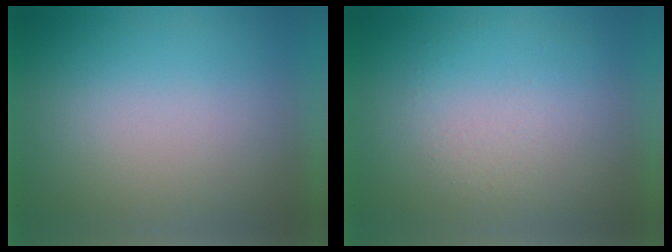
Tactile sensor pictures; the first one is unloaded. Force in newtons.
{"total": 1.1}